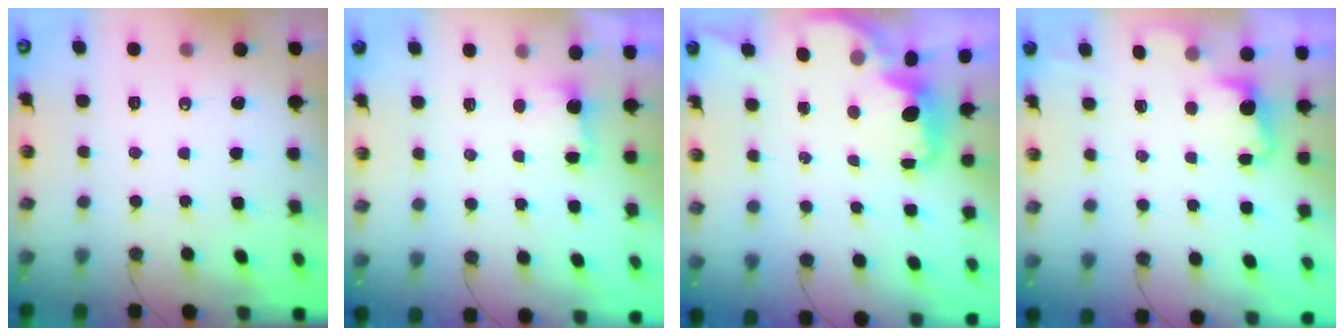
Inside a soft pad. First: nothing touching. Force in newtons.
{"total": 1.6, "press": 1.4, "slide": 0.7}
{"total": 1.4, "press": 1.2, "slide": 0.6}
{"total": 1.8, "press": 1.5, "slide": 0.9}